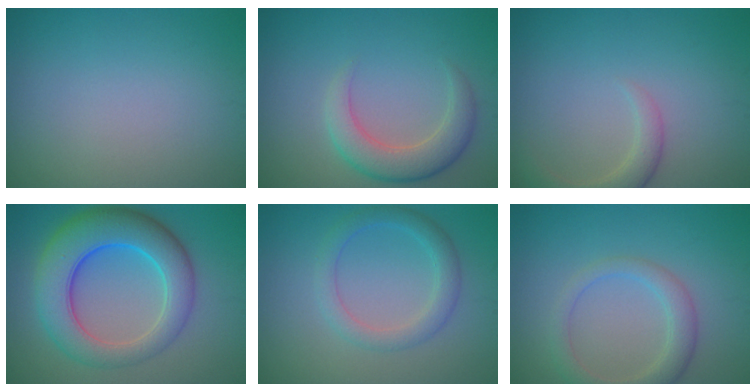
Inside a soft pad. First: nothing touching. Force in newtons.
{"total": 4.0, "press": 4.0, "slide": 0.3}
{"total": 2.6, "press": 2.5, "slide": 0.4}
{"total": 9.0, "press": 9.0, "slide": 0.3}
{"total": 2.8, "press": 2.8, "slide": 0.1}
{"total": 3.1, "press": 3.1, "slide": 0.2}